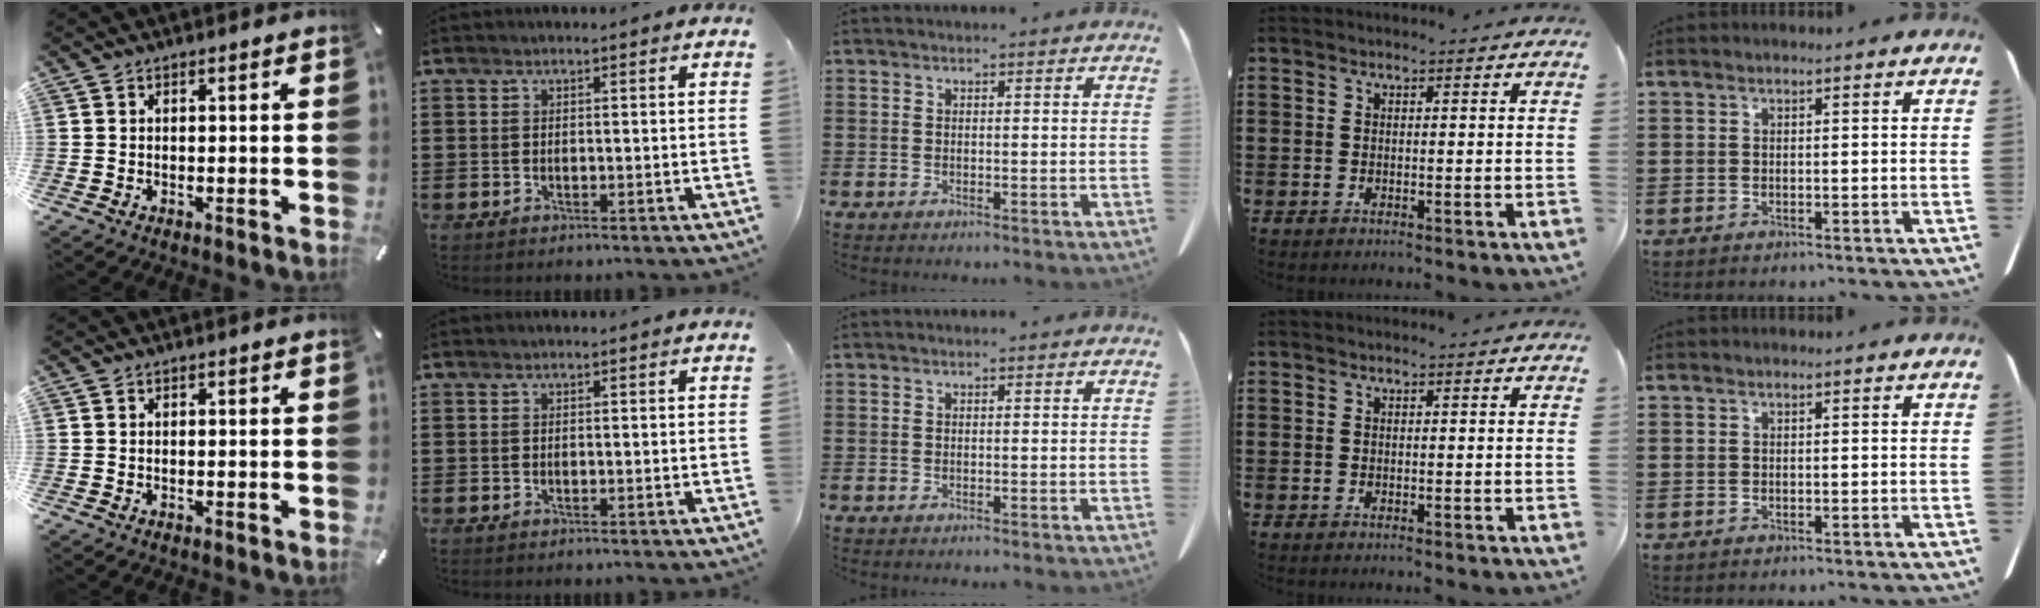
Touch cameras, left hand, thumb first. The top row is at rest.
{}